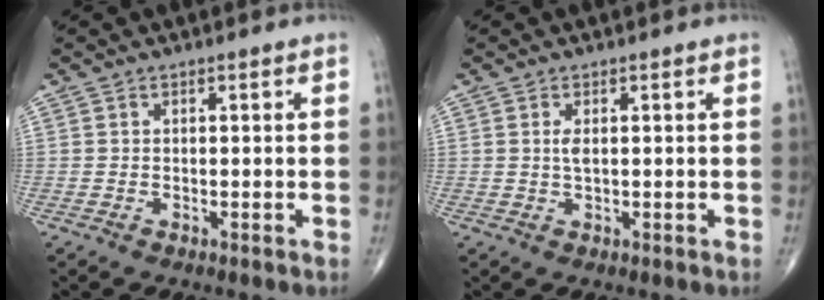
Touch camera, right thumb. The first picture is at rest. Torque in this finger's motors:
{"motor_torque": [-0.21, 0.75, 0.05, -0.19, 0.00]}